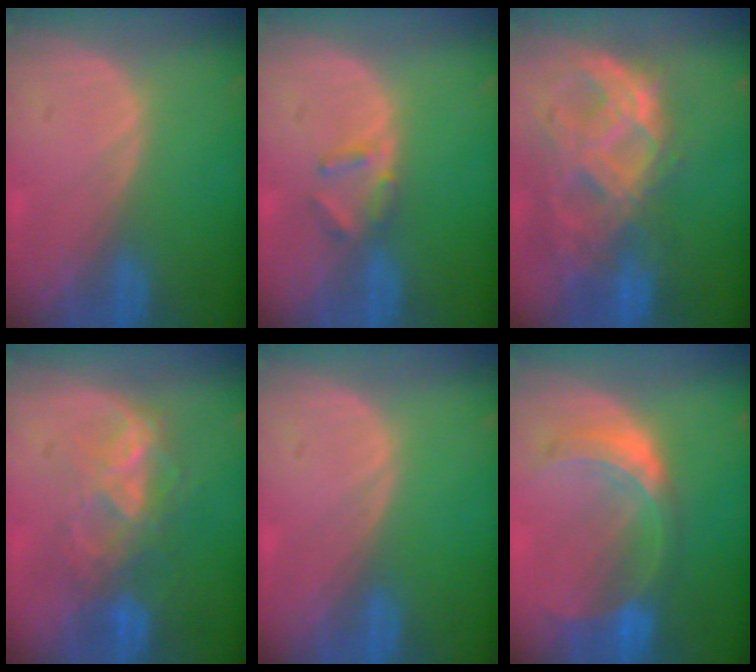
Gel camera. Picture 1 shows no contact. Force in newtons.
{"total": 2.8, "press": 2.7, "slide": 0.4}
{"total": 11.4, "press": 9.6, "slide": 6.2}
{"total": 6.9, "press": 6.6, "slide": 1.9}
{"total": 0.0}
{"total": 7.9, "press": 7.0, "slide": 3.7}